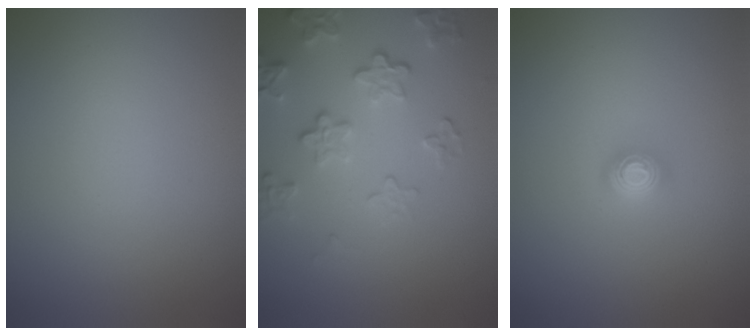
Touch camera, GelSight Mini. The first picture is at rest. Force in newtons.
{"total": 4.2, "press": 3.2, "slide": 2.7}
{"total": 1.6, "press": 1.3, "slide": 1.1}